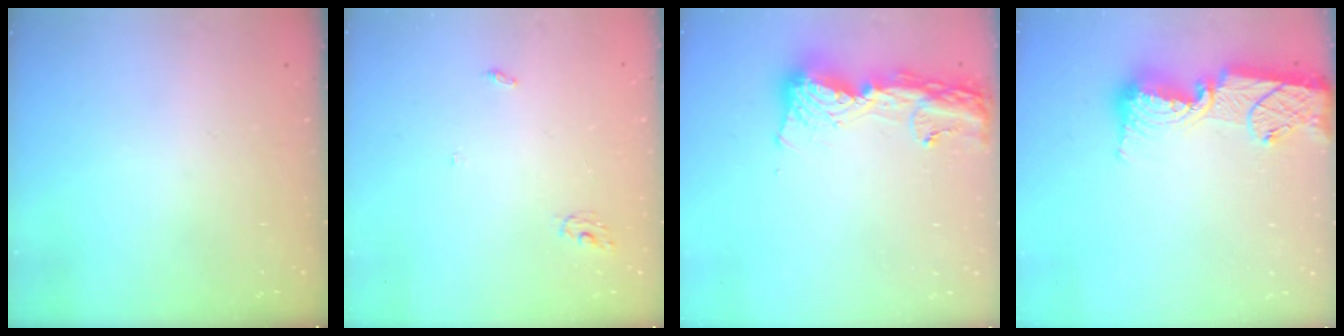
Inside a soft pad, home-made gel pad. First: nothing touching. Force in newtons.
{"total": 2.8, "press": 2.8, "slide": 0.2}
{"total": 13.9, "press": 13.8, "slide": 1.2}
{"total": 16.0, "press": 15.9, "slide": 1.4}